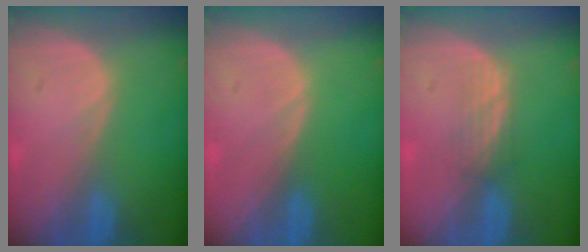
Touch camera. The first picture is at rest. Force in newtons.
{"total": 0.0}
{"total": 2.4, "press": 2.3, "slide": 0.6}